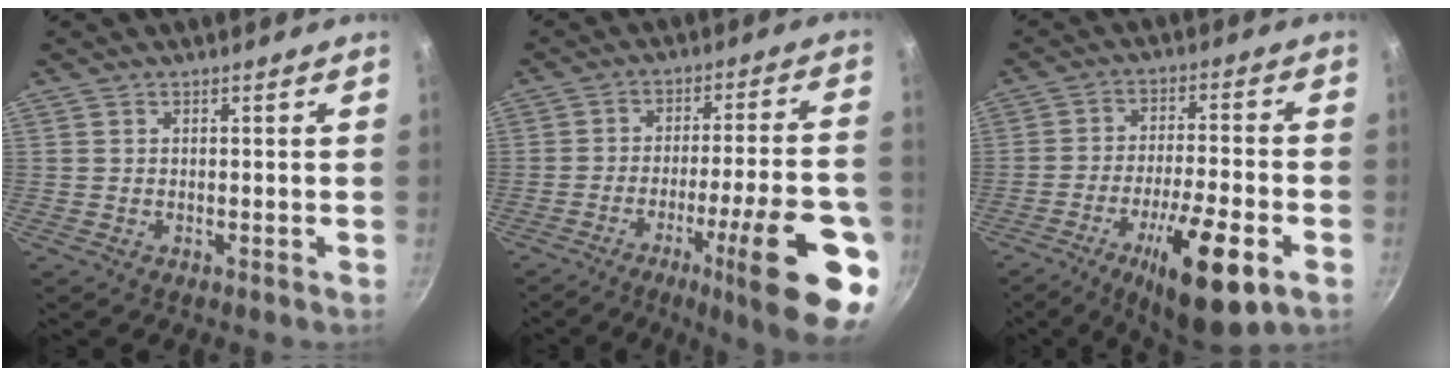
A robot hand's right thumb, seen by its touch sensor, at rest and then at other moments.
{"total": 20.5, "force": [-8.8, 4.1, 18.1], "torque": [-0.230, 0.034, -0.121]}
{"total": 16.6, "force": [-7.5, 4.3, 14.2], "torque": [-0.227, 0.025, -0.116]}